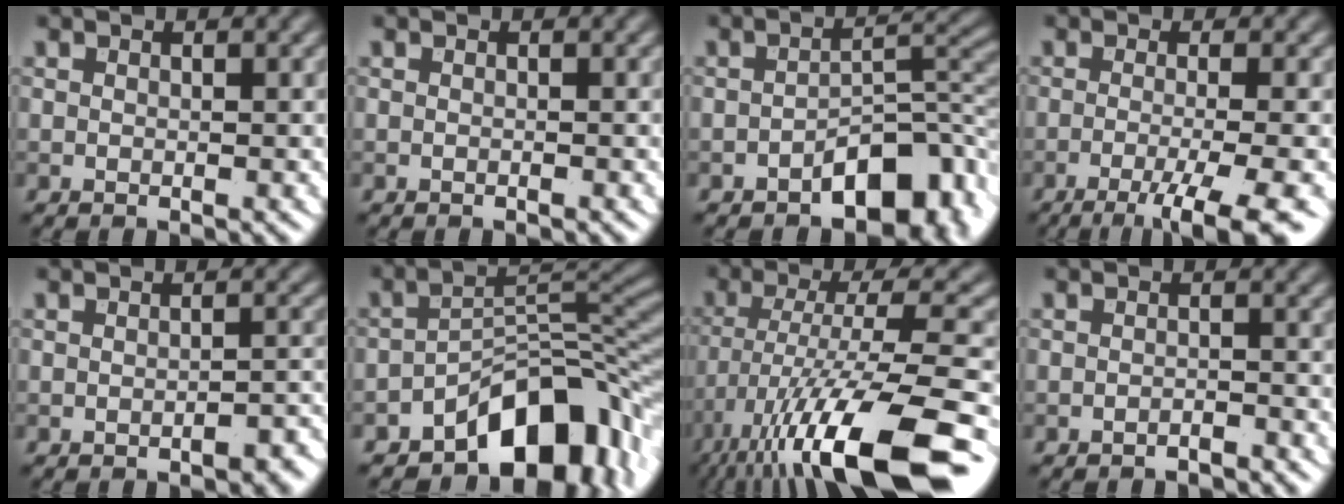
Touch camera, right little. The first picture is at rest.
{"total": 0.0}
{"total": 6.0, "force": [-3.2, 2.8, 4.3], "torque": [-0.050, 0.012, -0.054]}
{"total": 6.6, "force": [-3.2, 1.4, 5.6], "torque": [-0.074, -0.010, -0.053]}
{"total": 2.0, "force": [-1.2, 0.7, 1.4], "torque": [-0.016, 0.006, -0.015]}
{"total": 9.6, "force": [-5.8, 4.6, 6.1], "torque": [-0.067, 0.005, -0.099]}
{"total": 16.2, "force": [-9.2, 4.1, 12.7], "torque": [-0.236, -0.004, -0.153]}
{"total": 1.4, "force": [-1.3, 0.2, 0.4], "torque": [-0.002, 0.003, -0.024]}